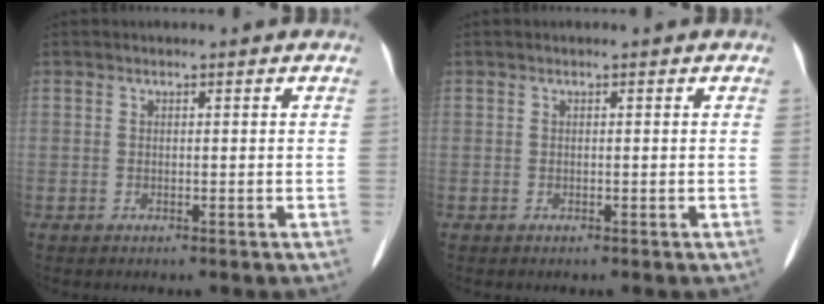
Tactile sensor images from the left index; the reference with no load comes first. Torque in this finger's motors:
{"motor_torque": [-0.03, 0.03, 0.03, 0.00]}